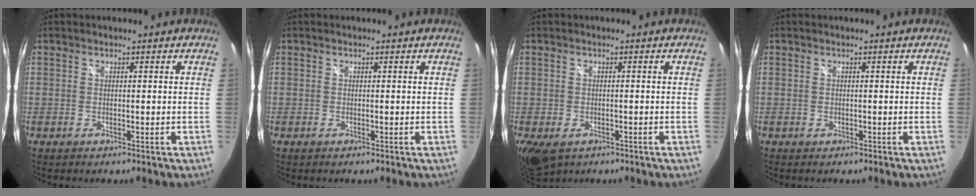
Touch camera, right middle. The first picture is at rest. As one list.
[{"total": 0.0}, {"total": 7.6, "force": [-3.9, 4.6, 4.7], "torque": [-0.103, -0.033, -0.064]}, {"total": 0.0}]